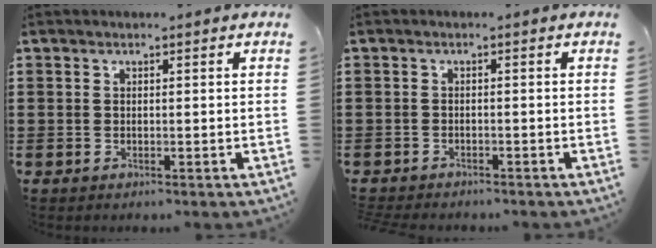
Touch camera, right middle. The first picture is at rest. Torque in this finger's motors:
{"motor_torque": [2.02, -0.12, 0.31, 0.09]}